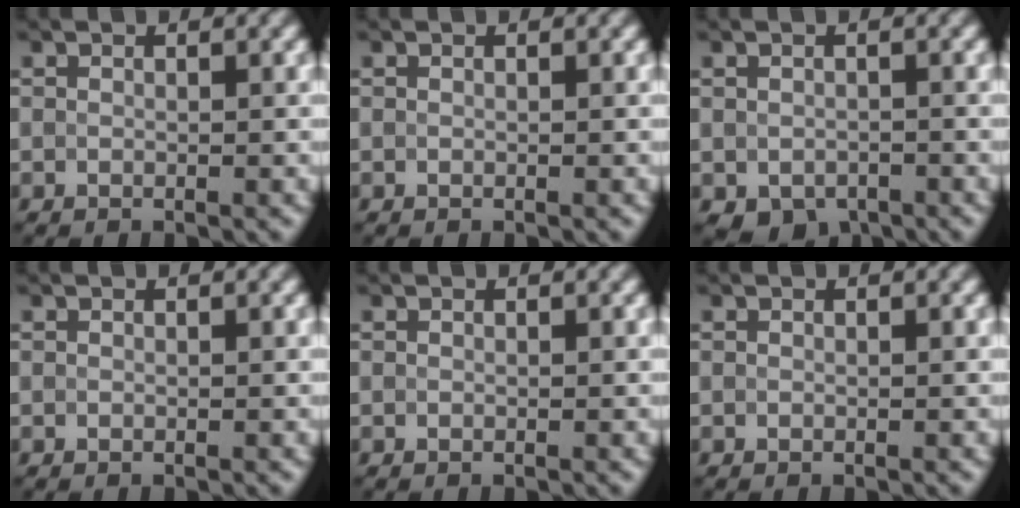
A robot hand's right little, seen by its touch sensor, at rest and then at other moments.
{"total": 0.0}
{"total": 2.7, "force": [-1.5, 1.8, 1.3], "torque": [-0.020, -0.008, -0.027]}
{"total": 0.0}
{"total": 0.0}
{"total": 0.0}